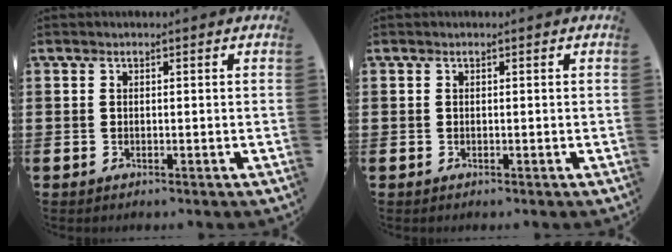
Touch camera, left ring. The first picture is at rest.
{"total": 0.0}